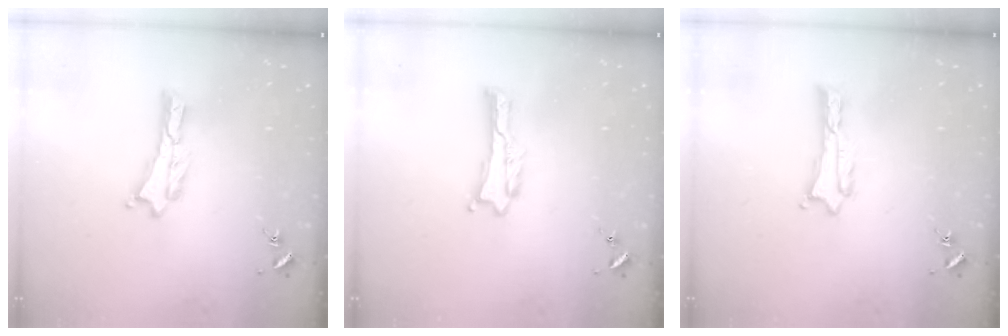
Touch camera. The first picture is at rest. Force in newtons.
{"total": 0.0}
{"total": 0.0}